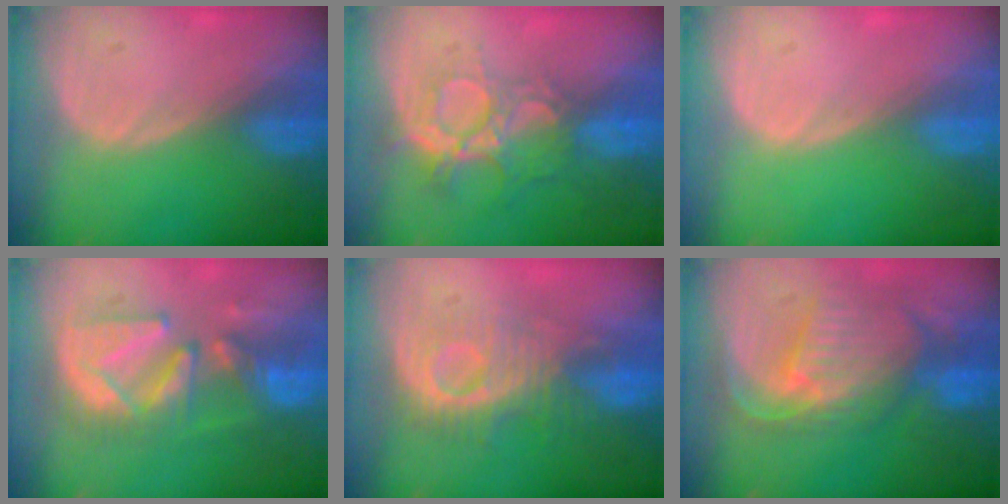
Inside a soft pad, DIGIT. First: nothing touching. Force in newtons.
{"total": 9.3, "press": 7.9, "slide": 5.1}
{"total": 0.0}
{"total": 10.0, "press": 9.8, "slide": 1.7}
{"total": 8.9, "press": 8.9, "slide": 0.6}
{"total": 11.1, "press": 9.7, "slide": 5.5}